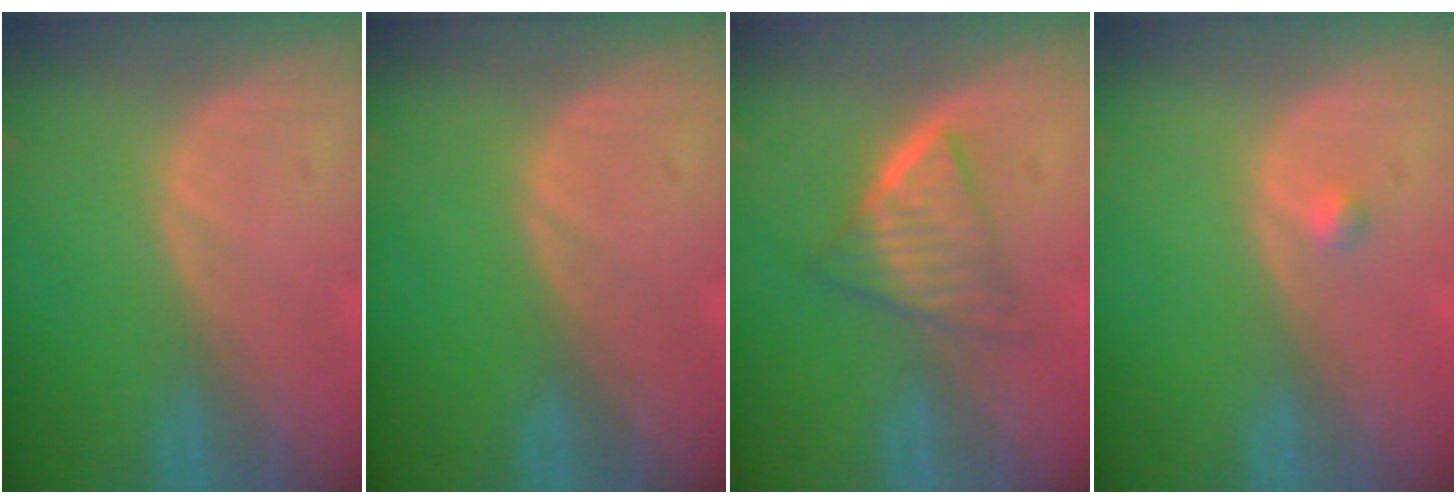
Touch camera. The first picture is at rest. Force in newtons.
{"total": 0.0}
{"total": 6.5, "press": 5.5, "slide": 3.5}
{"total": 0.8, "press": 0.8, "slide": 0.1}